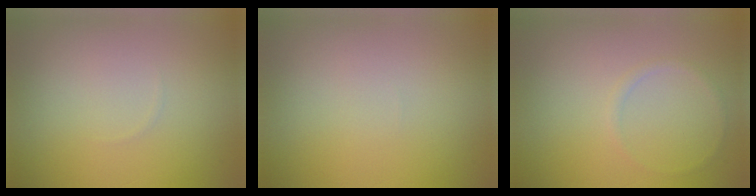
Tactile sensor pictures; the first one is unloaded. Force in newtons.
{"total": 0.0}
{"total": 0.8, "press": 0.8, "slide": 0.1}